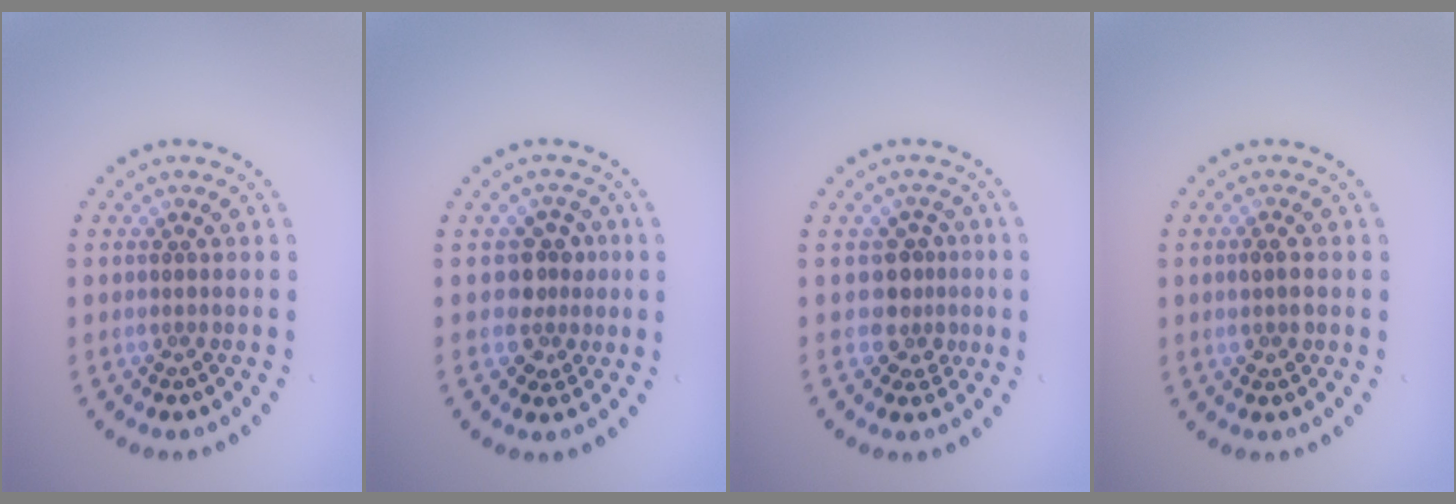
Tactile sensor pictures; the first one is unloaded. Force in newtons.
{"total": 2.8, "press": 2.4, "slide": 1.4}
{"total": 2.5, "press": 1.8, "slide": 1.8}
{"total": 1.4, "press": 1.4, "slide": 0.2}